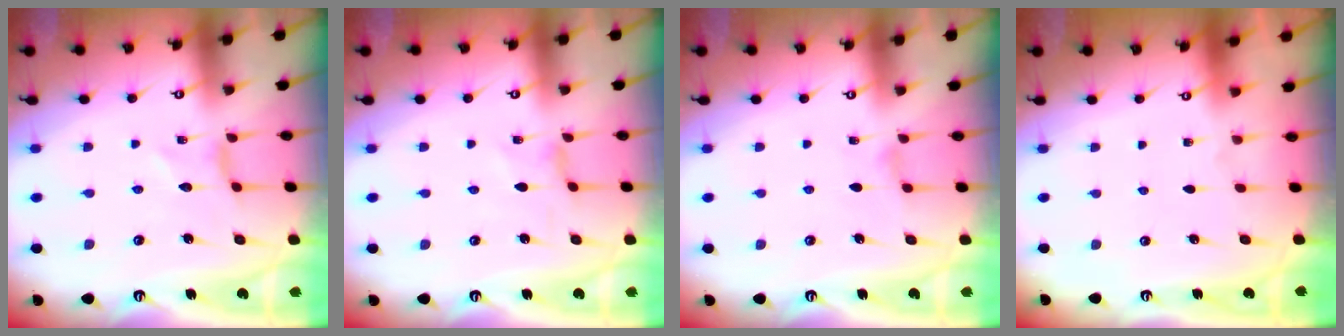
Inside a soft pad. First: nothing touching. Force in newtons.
{"total": 1.1, "press": 1.0, "slide": 0.4}
{"total": 2.9, "press": 2.9, "slide": 0.4}
{"total": 0.0}